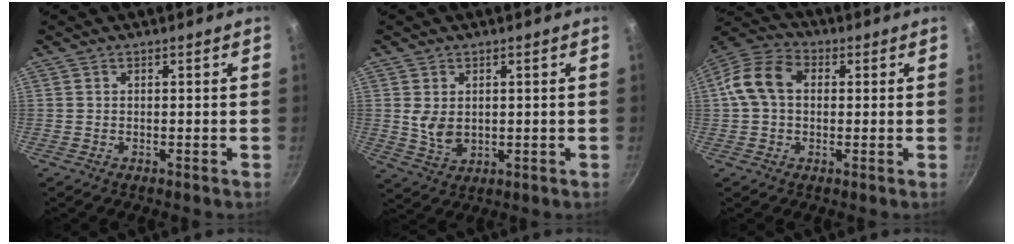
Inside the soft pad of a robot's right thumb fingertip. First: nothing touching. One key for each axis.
{"total": 4.7, "fx": 0.5, "fy": 3.3, "fz": 3.3, "tx": -0.051, "ty": -0.009, "tz": 0.020}
{"total": 10.7, "fx": 1.2, "fy": 7.6, "fz": 7.4, "tx": -0.146, "ty": 0.033, "tz": 0.014}